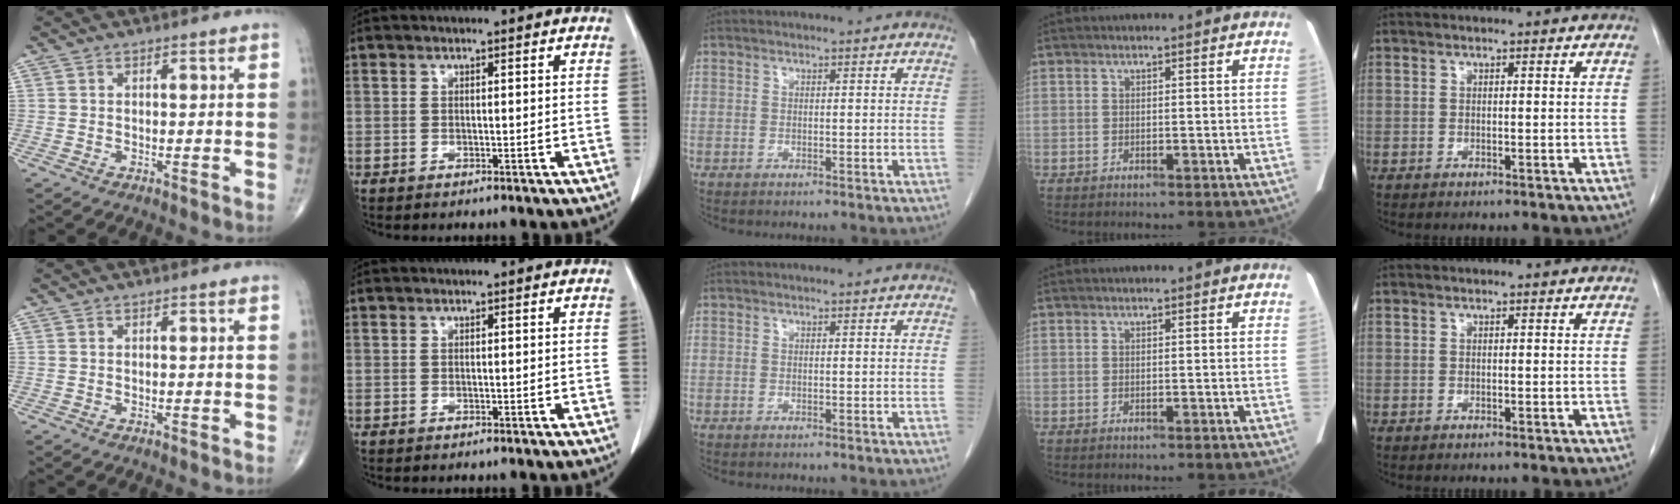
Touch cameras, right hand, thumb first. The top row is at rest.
{}